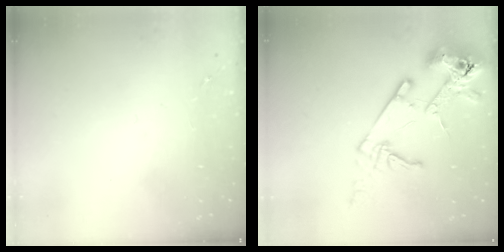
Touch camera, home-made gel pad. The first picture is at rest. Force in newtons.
{"total": 16.7, "press": 16.5, "slide": 2.2}